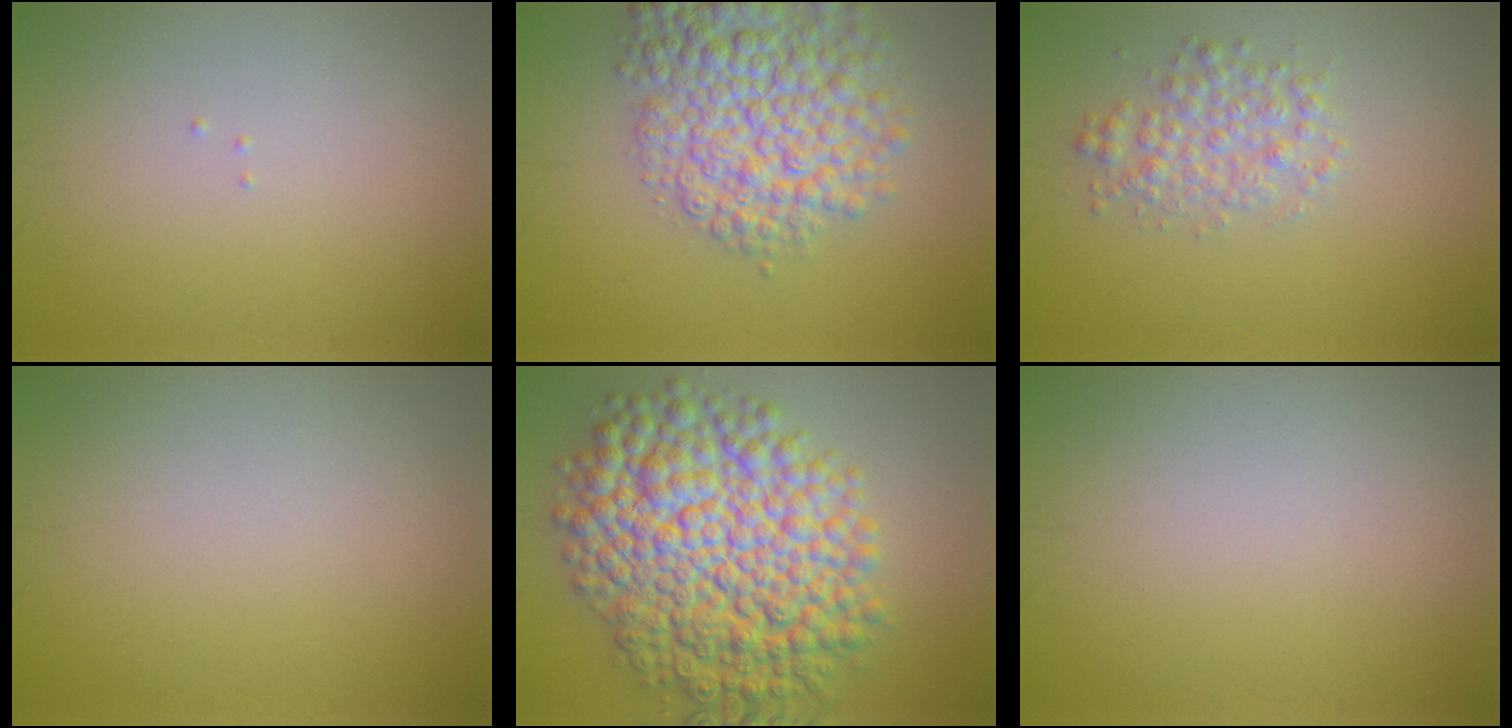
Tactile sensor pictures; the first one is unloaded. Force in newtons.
{"total": 8.0, "press": 8.0, "slide": 0.3}
{"total": 2.8, "press": 2.8, "slide": 0.1}
{"total": 0.0}
{"total": 13.0, "press": 13.0, "slide": 0.2}
{"total": 0.0}